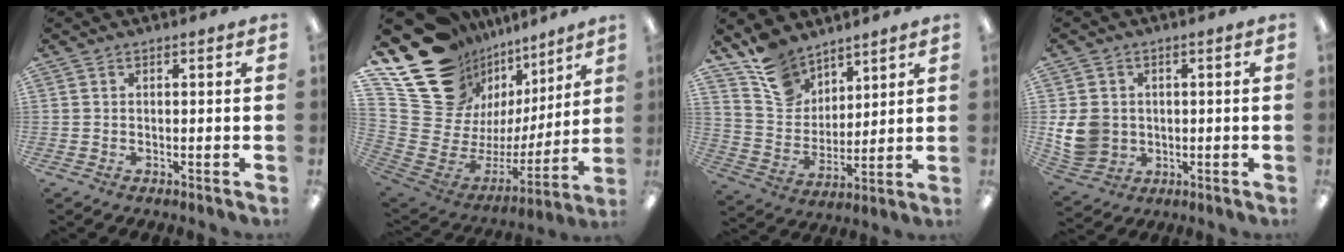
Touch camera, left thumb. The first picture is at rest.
{"total": 18.9, "force": [13.0, 12.7, 5.0], "torque": [-0.092, -0.114, 0.269]}
{"total": 11.9, "force": [9.3, 7.1, 2.1], "torque": [-0.059, -0.059, 0.186]}
{"total": 9.7, "force": [0.2, 8.6, 4.4], "torque": [-0.098, 0.008, 0.009]}